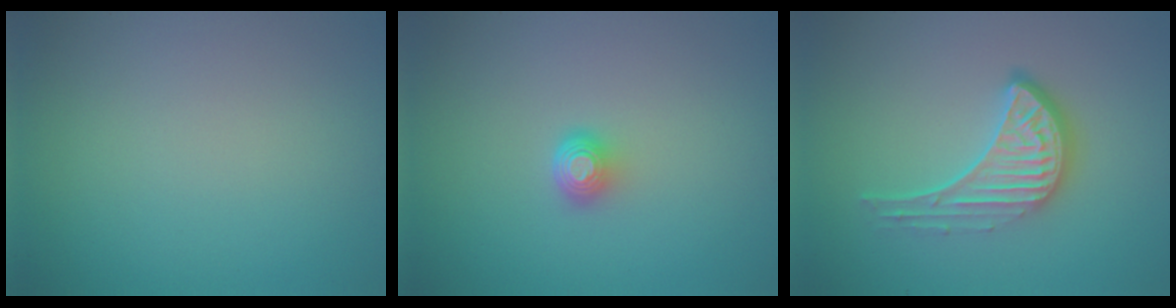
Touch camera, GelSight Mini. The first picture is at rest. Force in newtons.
{"total": 1.6, "press": 1.2, "slide": 1.1}
{"total": 4.6, "press": 3.3, "slide": 3.3}